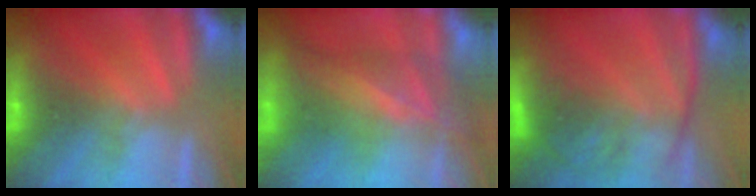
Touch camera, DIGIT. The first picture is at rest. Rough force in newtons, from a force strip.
{"total": 7.4}
{"total": 7.4}